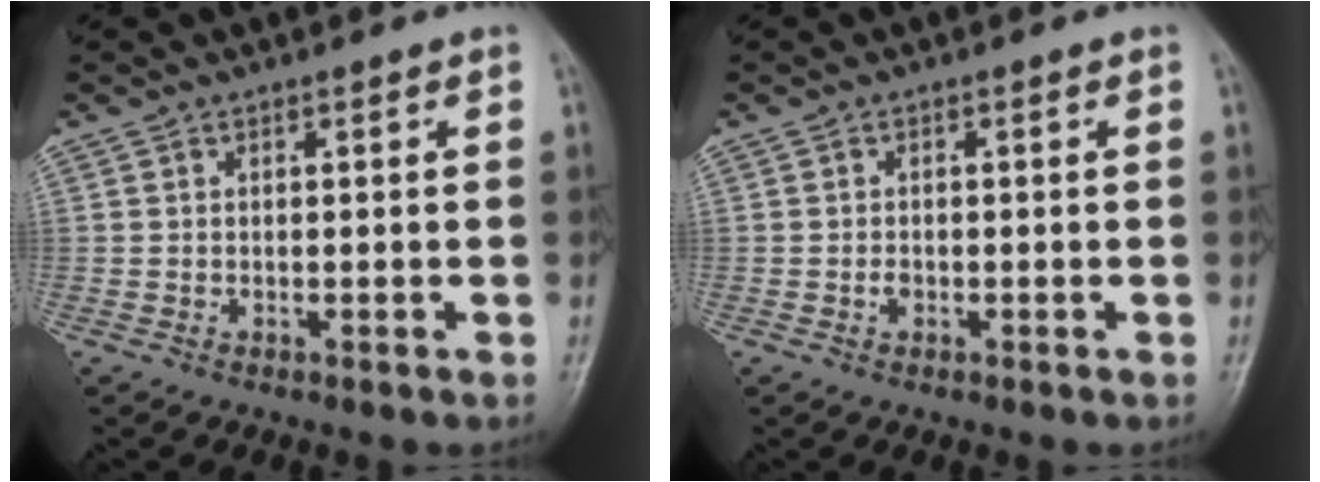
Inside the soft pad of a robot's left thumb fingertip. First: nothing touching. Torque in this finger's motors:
{"motor_torque": [-0.03, -0.04, 0.32, 0.09, 0.05]}